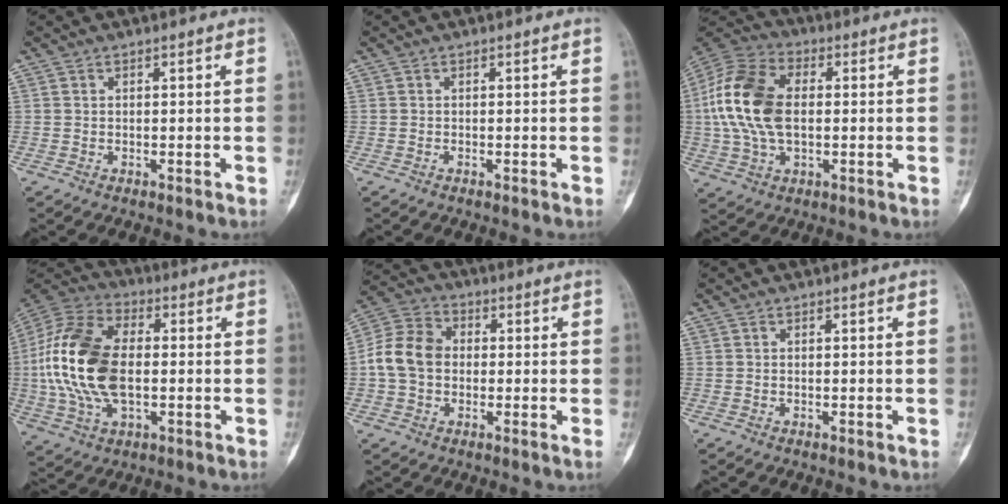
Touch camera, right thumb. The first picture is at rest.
{"total": 0.0}
{"total": 17.1, "force": [0.5, 10.7, 13.4], "torque": [-0.269, 0.019, 0.006]}
{"total": 20.8, "force": [-0.9, 12.3, 16.8], "torque": [-0.346, 0.014, -0.017]}
{"total": 9.9, "force": [-0.4, 7.6, 6.2], "torque": [-0.112, 0.029, -0.020]}
{"total": 0.0}